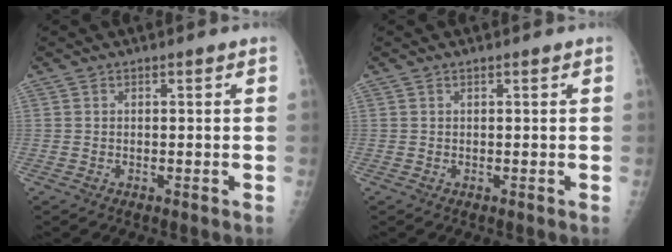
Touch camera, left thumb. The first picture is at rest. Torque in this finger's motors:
{"motor_torque": [0.07, 0.03, 0.05, 0.02, 0.00]}